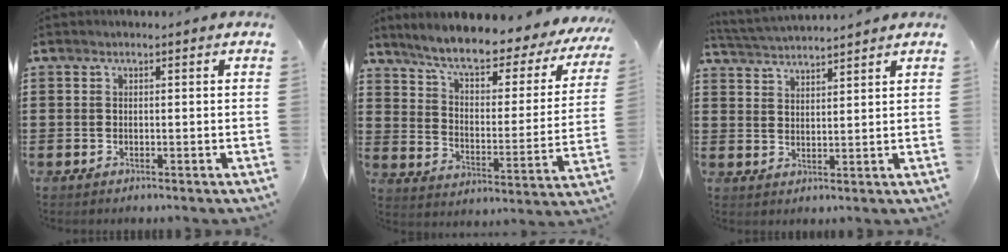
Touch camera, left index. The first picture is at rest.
{"total": 7.6, "force": [6.4, 0.9, 4.1], "torque": [-0.096, -0.043, 0.101]}
{"total": 3.0, "force": [3.0, -0.3, 0.1], "torque": [-0.014, -0.015, 0.053]}